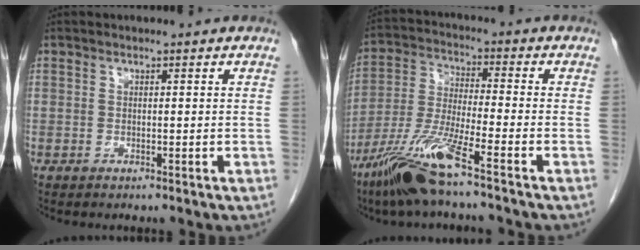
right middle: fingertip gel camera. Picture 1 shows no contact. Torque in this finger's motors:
{"motor_torque": [1.15, -0.99, 0.23, 0.20]}